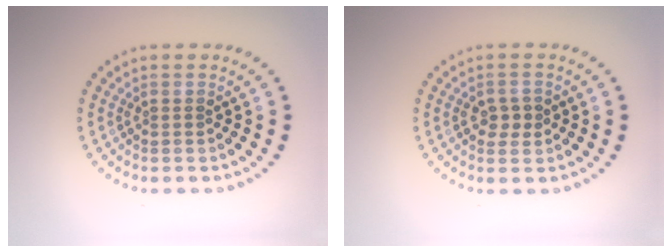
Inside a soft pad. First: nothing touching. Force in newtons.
{"total": 1.9, "press": 1.9, "slide": 0.3}